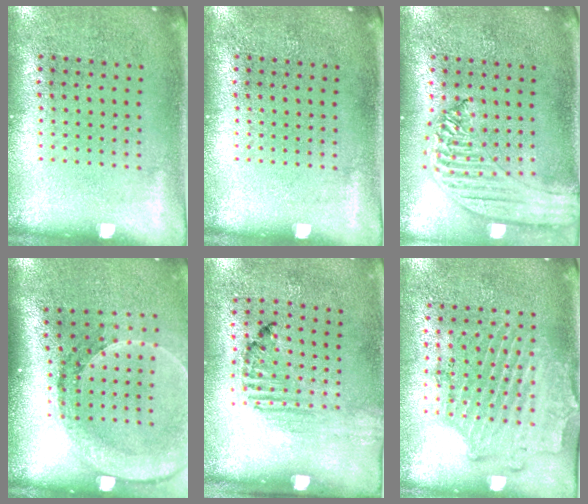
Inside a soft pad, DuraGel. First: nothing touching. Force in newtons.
{"total": 0.0}
{"total": 1.7, "press": 1.6, "slide": 0.5}
{"total": 2.8, "press": 2.1, "slide": 1.9}
{"total": 1.5, "press": 1.2, "slide": 1.0}
{"total": 1.7, "press": 1.5, "slide": 0.8}